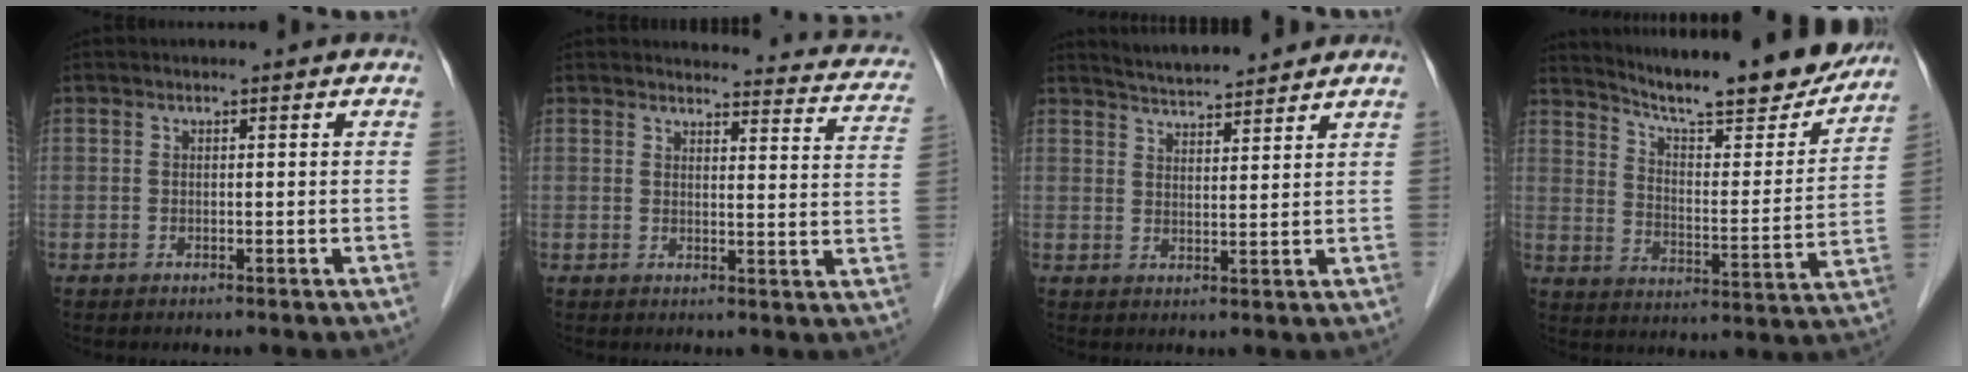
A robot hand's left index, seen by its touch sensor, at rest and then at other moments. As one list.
[{"total": 15.2, "force": [14.5, 3.0, 3.3], "torque": [-0.002, -0.055, 0.127]}, {"total": 7.1, "force": [6.8, 0.4, 2.0], "torque": [-0.042, 0.017, 0.108]}, {"total": 22.2, "force": [20.0, 2.7, 9.3], "torque": [-0.141, -0.042, 0.271]}]